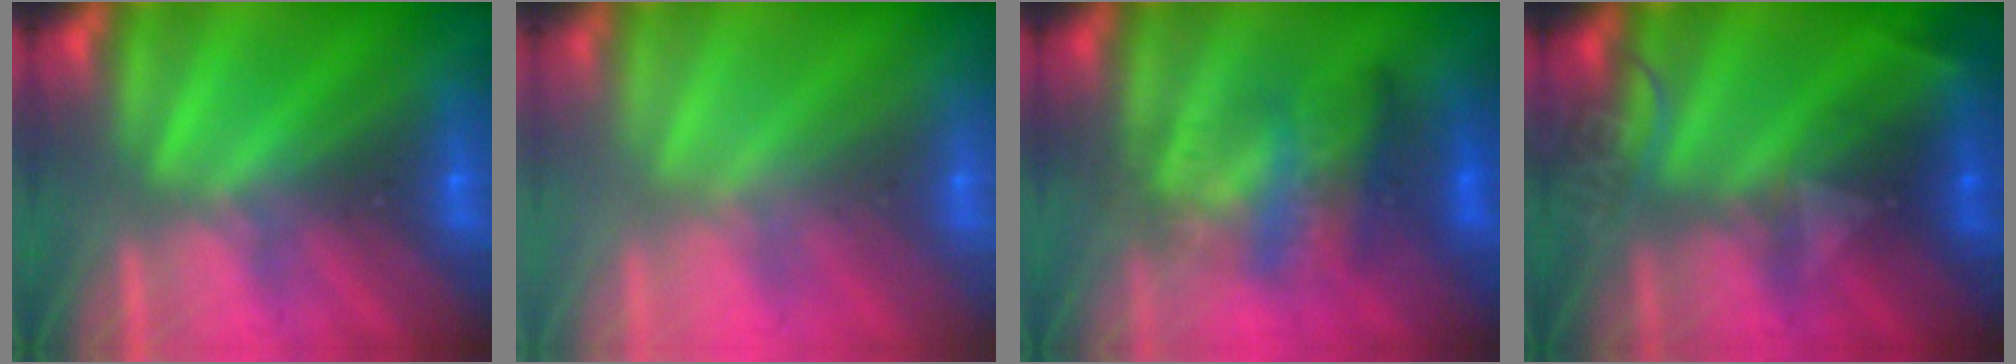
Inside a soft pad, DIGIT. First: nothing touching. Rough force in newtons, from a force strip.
{"total": 2.9}
{"total": 3.7}
{"total": 2.2}